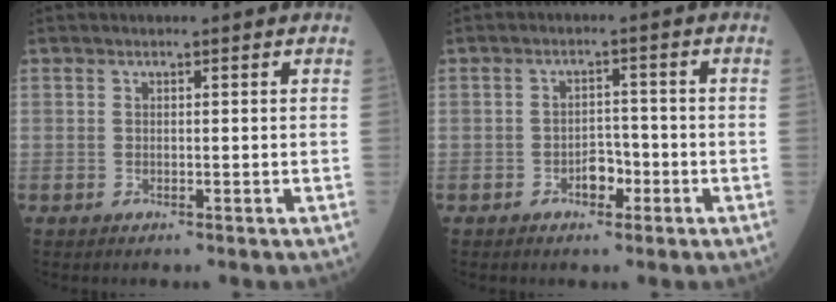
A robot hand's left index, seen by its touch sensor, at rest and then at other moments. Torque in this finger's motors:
{"motor_torque": [-0.19, 0.02, -0.02, 0.00]}